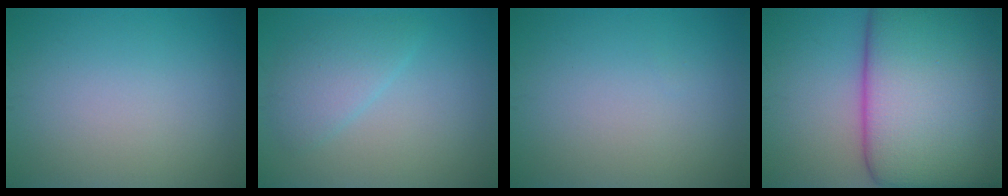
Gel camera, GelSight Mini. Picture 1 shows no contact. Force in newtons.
{"total": 3.0, "press": 3.0, "slide": 0.1}
{"total": 0.0}
{"total": 20.4, "press": 20.4, "slide": 0.6}